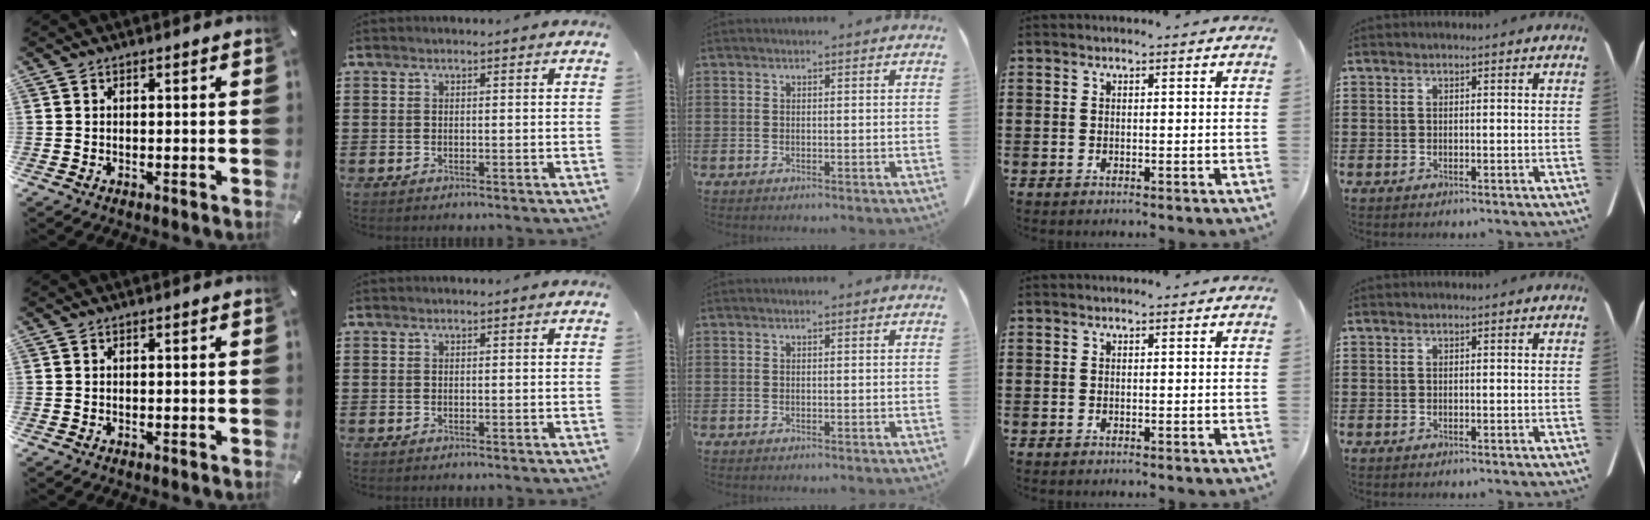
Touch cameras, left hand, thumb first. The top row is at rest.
{}